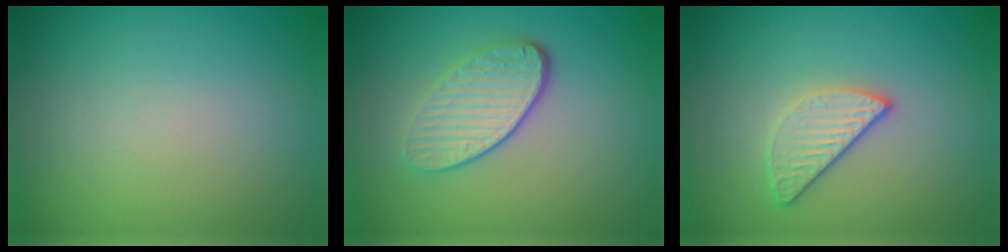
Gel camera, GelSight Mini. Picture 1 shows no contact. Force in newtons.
{"total": 3.8, "press": 3.0, "slide": 2.4}
{"total": 2.5, "press": 2.3, "slide": 1.0}